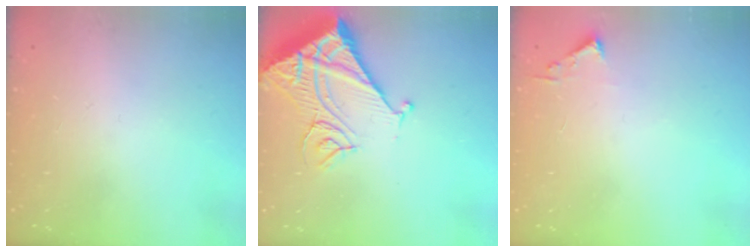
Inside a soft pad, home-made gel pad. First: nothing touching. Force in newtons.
{"total": 14.7, "press": 14.6, "slide": 1.7}
{"total": 2.4, "press": 2.4, "slide": 0.3}